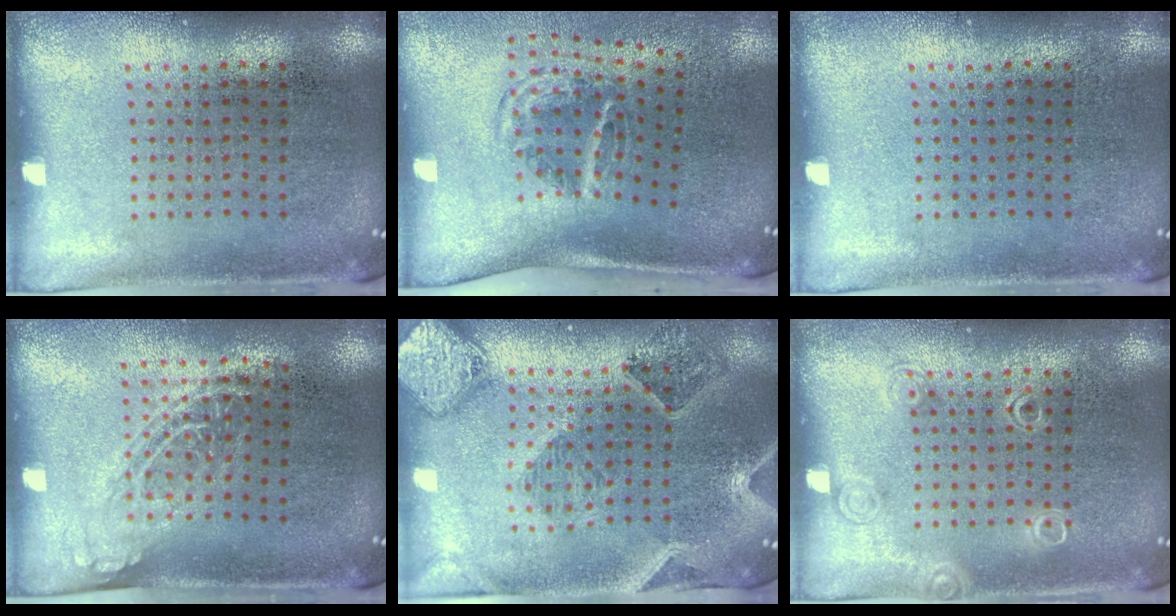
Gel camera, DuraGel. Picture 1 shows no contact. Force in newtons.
{"total": 2.0, "press": 1.2, "slide": 1.6}
{"total": 0.0}
{"total": 1.3, "press": 1.0, "slide": 0.8}
{"total": 1.7, "press": 1.6, "slide": 0.4}
{"total": 1.2, "press": 1.2, "slide": 0.2}